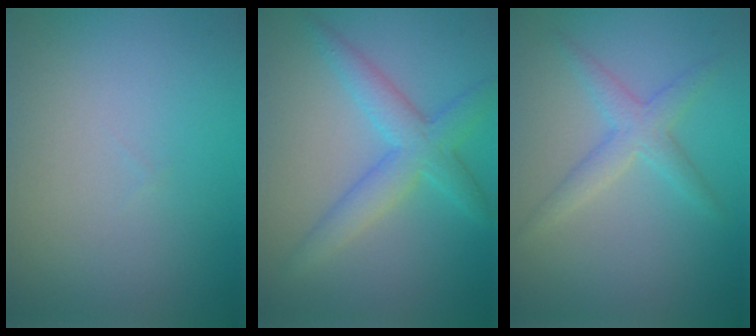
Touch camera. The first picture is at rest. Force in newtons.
{"total": 4.0, "press": 4.0, "slide": 0.1}
{"total": 2.5, "press": 2.5, "slide": 0.1}